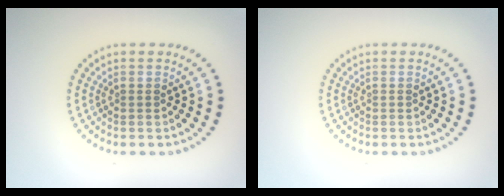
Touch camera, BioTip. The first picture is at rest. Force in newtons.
{"total": 0.0}